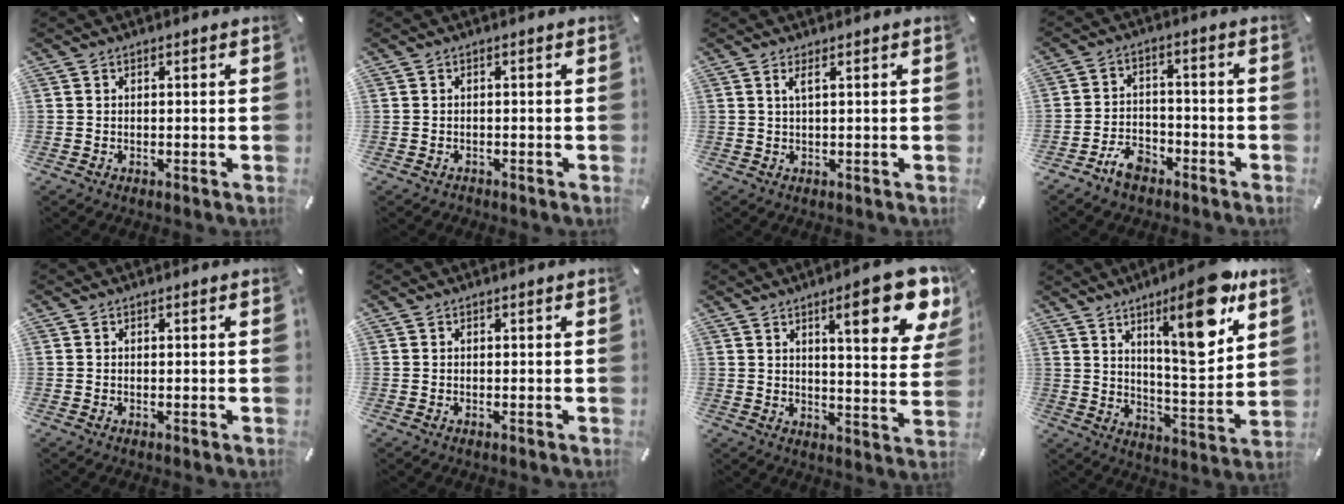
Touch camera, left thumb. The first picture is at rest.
{"total": 0.7, "force": [-0.5, 0.5, 0.0], "torque": [0.000, 0.004, -0.014]}
{"total": 2.1, "force": [0.8, 0.2, 1.9], "torque": [-0.040, 0.000, 0.012]}
{"total": 6.7, "force": [-4.7, 3.9, 2.7], "torque": [-0.048, 0.032, -0.088]}
{"total": 0.0}
{"total": 0.0}
{"total": 17.0, "force": [9.1, 4.3, 13.7], "torque": [-0.185, -0.049, 0.134]}
{"total": 17.9, "force": [10.1, 4.7, 14.0], "torque": [-0.203, -0.057, 0.152]}